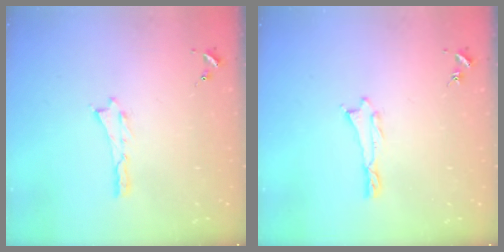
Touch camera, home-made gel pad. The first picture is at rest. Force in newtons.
{"total": 0.0}